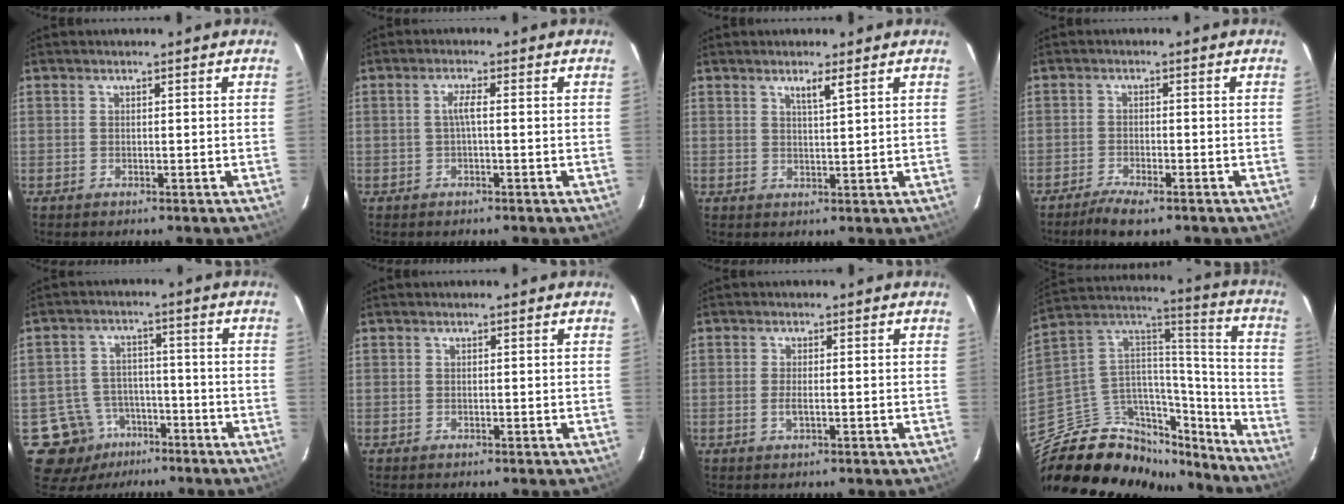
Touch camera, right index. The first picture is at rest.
{"total": 2.0, "force": [-0.3, 0.0, 1.9], "torque": [-0.039, 0.003, -0.006]}
{"total": 2.5, "force": [1.6, -0.2, 1.9], "torque": [-0.031, 0.000, 0.029]}
{"total": 4.7, "force": [-3.7, 1.2, 2.8], "torque": [-0.072, -0.010, -0.069]}
{"total": 9.6, "force": [-5.4, 7.7, 1.5], "torque": [-0.053, 0.024, -0.072]}
{"total": 0.0}
{"total": 2.0, "force": [-0.5, 0.5, 1.8], "torque": [-0.037, -0.004, -0.008]}
{"total": 26.3, "force": [-20.7, 12.8, 10.0], "torque": [-0.189, 0.074, -0.319]}